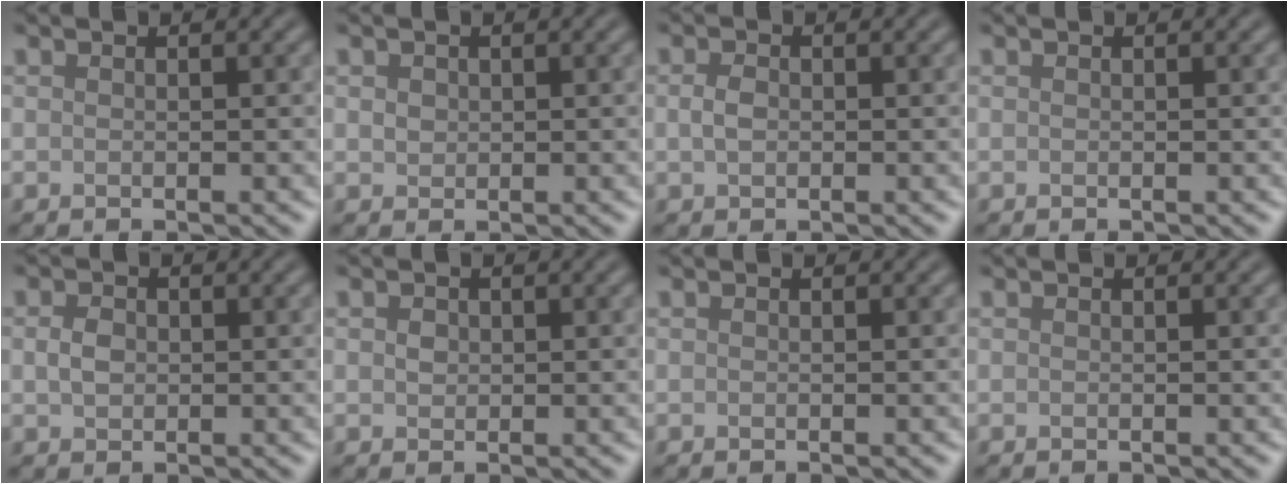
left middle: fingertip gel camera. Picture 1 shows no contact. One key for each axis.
{"total": 0.9, "fx": 0.3, "fy": 0.8, "fz": 0.3, "tx": -0.008, "ty": 0.000, "tz": 0.006}
{"total": 1.4, "fx": 0.0, "fy": 1.0, "fz": 1.0, "tx": -0.025, "ty": 0.002, "tz": 0.000}
{"total": 0.0}
{"total": 1.7, "fx": 0.1, "fy": 1.4, "fz": 1.0, "tx": -0.024, "ty": 0.003, "tz": 0.000}
{"total": 1.0, "fx": 0.2, "fy": 0.9, "fz": 0.4, "tx": -0.009, "ty": 0.002, "tz": 0.002}
{"total": 0.0}
{"total": 0.0}